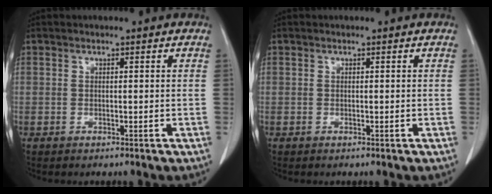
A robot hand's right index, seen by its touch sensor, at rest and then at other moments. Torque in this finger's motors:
{"motor_torque": [-0.04, 0.01, 0.01, 0.00]}